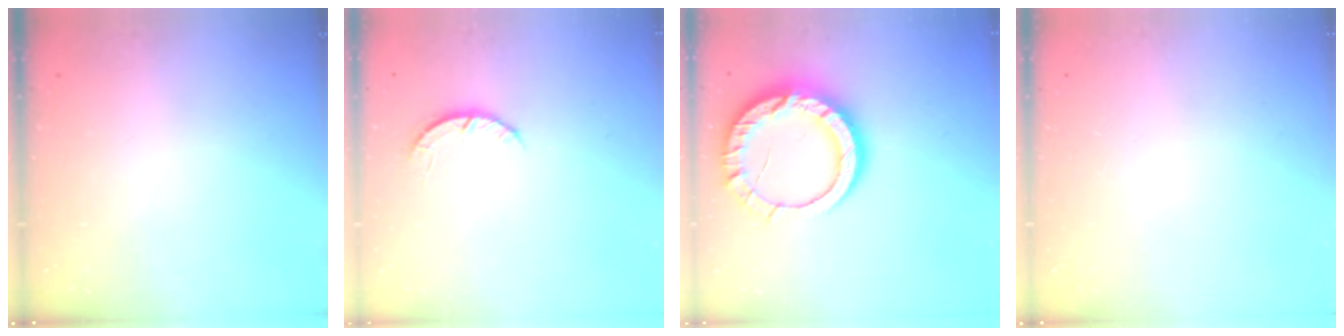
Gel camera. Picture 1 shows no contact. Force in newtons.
{"total": 2.7, "press": 2.6, "slide": 0.4}
{"total": 16.7, "press": 16.6, "slide": 1.4}
{"total": 0.0}